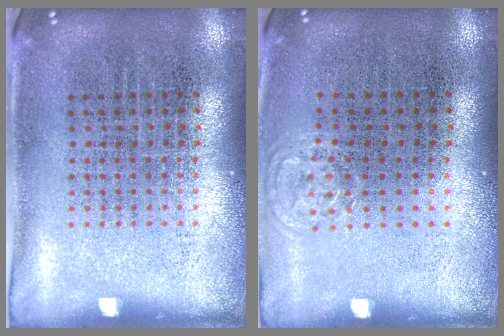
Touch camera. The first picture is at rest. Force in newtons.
{"total": 0.6, "press": 0.6, "slide": 0.1}